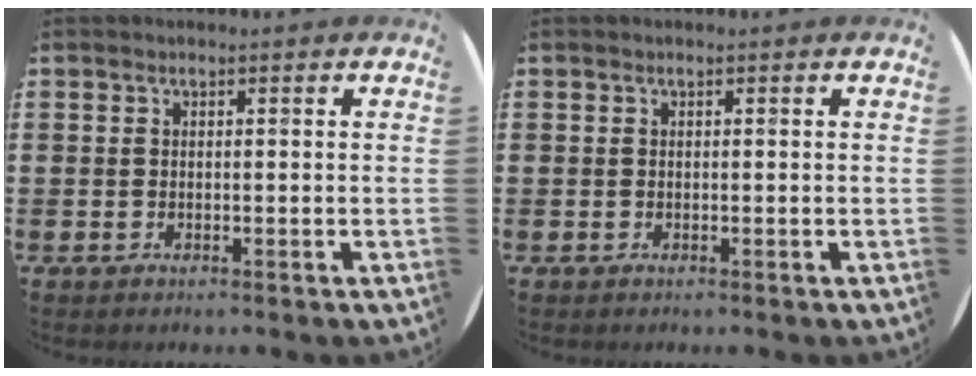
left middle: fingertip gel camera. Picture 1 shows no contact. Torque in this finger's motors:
{"motor_torque": [0.02, 0.02, -0.01, -0.01]}